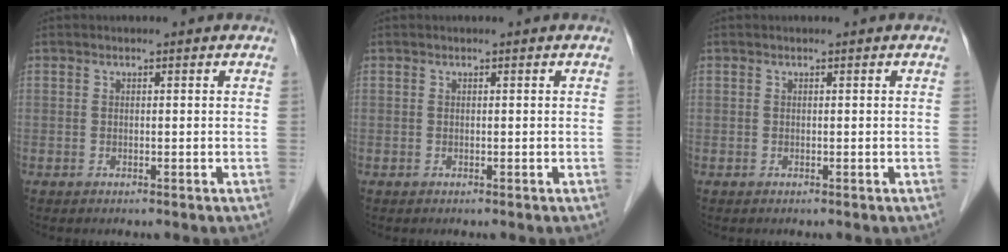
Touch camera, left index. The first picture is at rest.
{"total": 0.0}
{"total": 0.0}